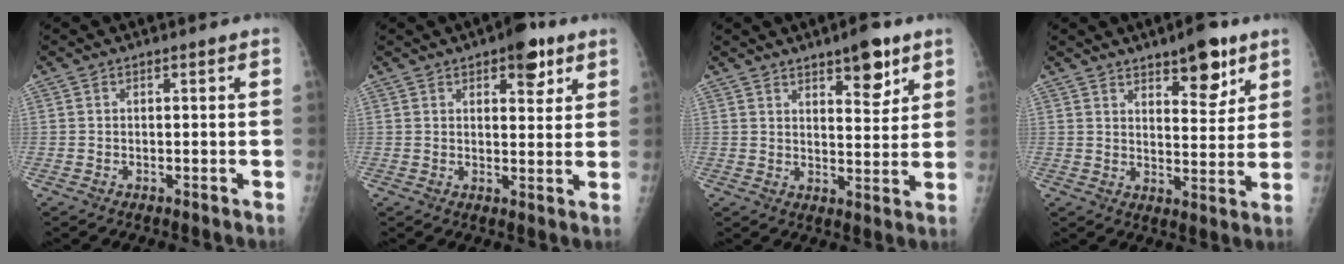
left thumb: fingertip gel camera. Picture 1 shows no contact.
{"total": 7.1, "force": [4.1, 3.3, 4.8], "torque": [-0.036, -0.016, 0.048]}
{"total": 8.0, "force": [5.1, 3.0, 5.5], "torque": [-0.056, -0.031, 0.073]}
{"total": 9.7, "force": [6.1, 3.8, 6.4], "torque": [-0.067, -0.038, 0.091]}